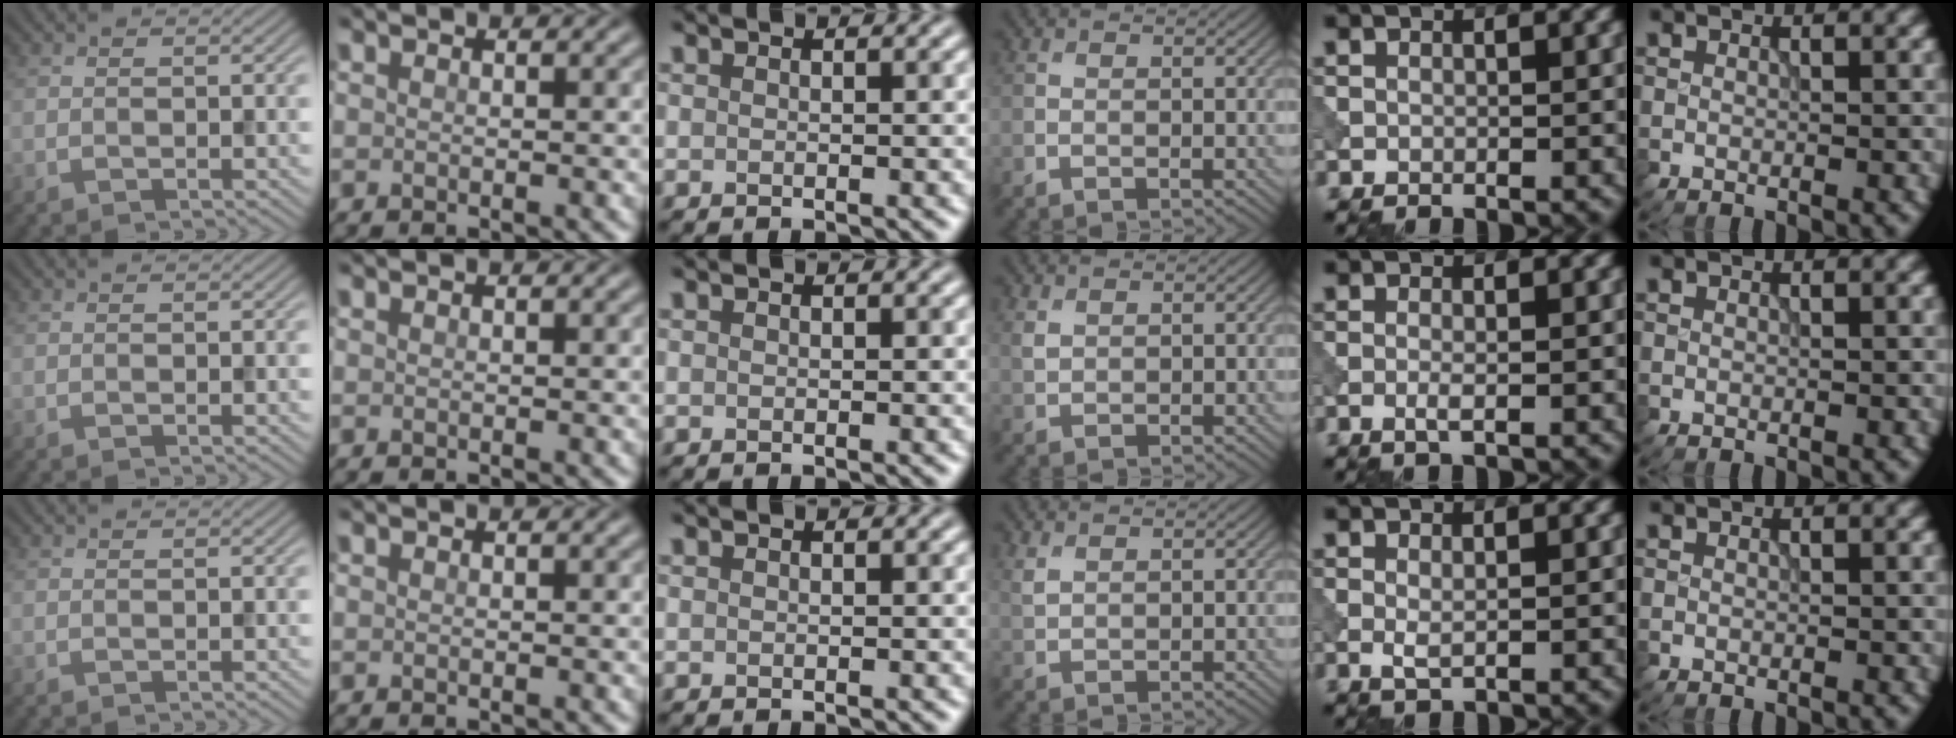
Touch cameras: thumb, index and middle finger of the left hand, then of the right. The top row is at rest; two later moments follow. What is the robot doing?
{"motion": "dispense", "object": "pipette"}